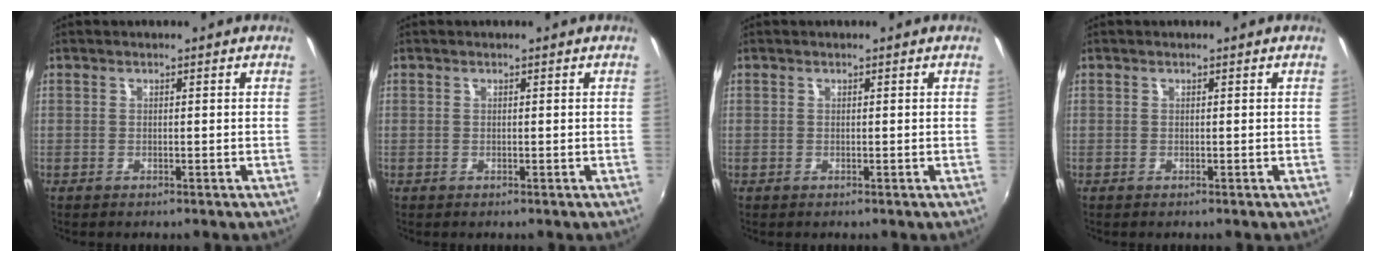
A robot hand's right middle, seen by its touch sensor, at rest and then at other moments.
{"total": 0.0}
{"total": 0.0}
{"total": 0.0}